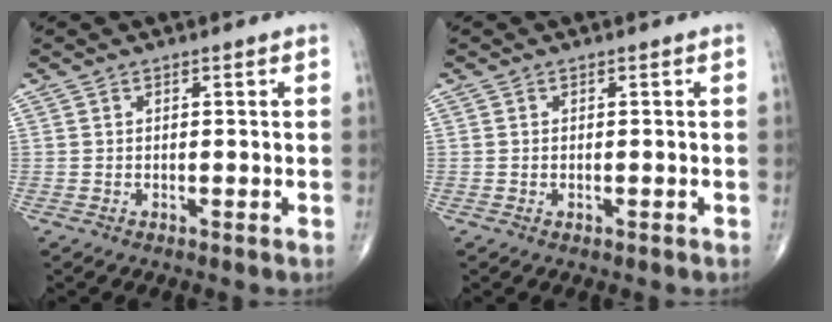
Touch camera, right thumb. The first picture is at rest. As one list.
[{"total": 0.6, "force": [-0.1, 0.3, 0.5], "torque": [-0.012, 0.000, -0.001]}]